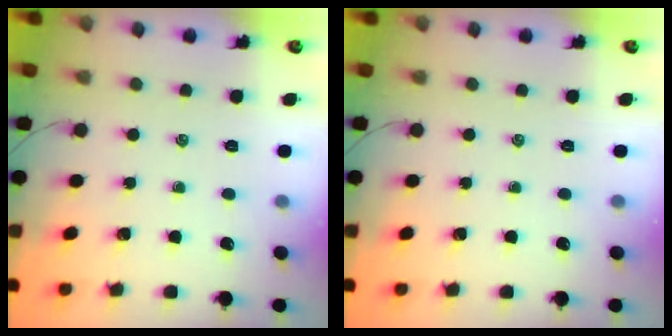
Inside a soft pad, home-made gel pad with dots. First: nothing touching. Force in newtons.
{"total": 0.0}